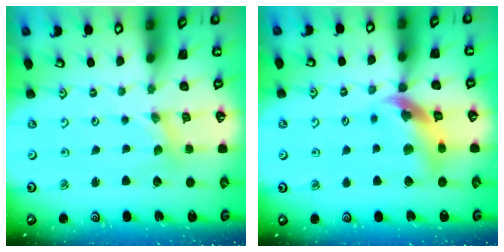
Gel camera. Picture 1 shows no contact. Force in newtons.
{"total": 11.7, "press": 11.6, "slide": 1.5}